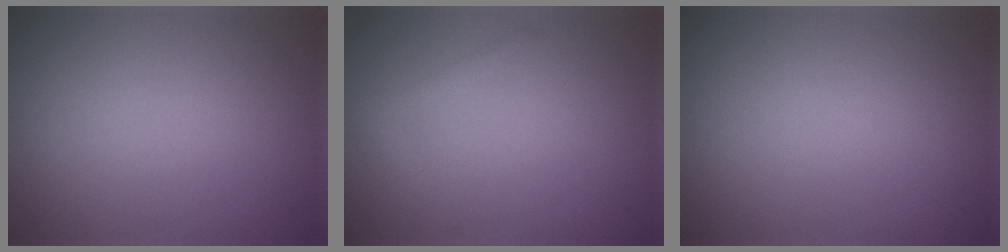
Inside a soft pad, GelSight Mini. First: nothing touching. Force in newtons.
{"total": 1.5, "press": 1.5, "slide": 0.1}
{"total": 0.0}